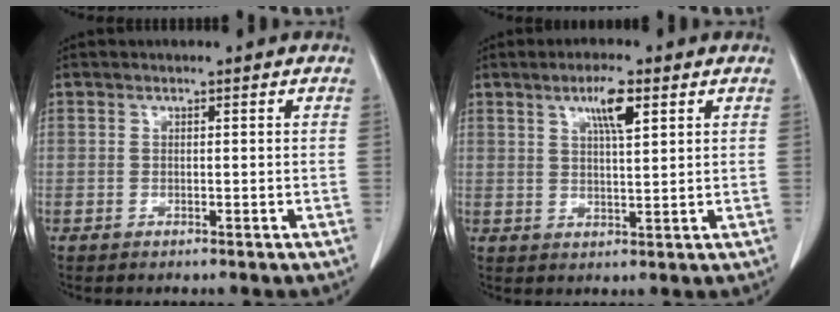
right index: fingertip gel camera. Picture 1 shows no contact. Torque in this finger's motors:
{"motor_torque": [0.36, 0.17, 0.09, 0.03]}